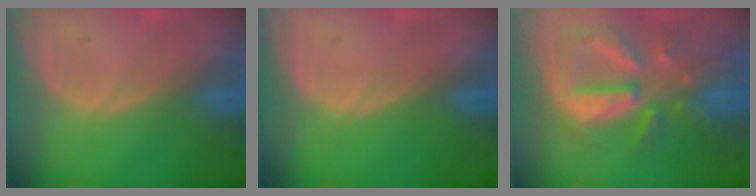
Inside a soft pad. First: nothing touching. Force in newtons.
{"total": 0.0}
{"total": 10.8, "press": 9.5, "slide": 5.2}